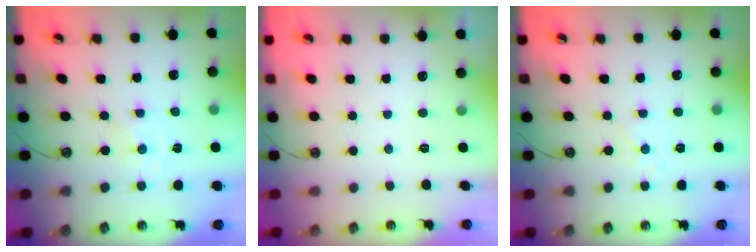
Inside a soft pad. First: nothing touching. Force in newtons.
{"total": 0.0}
{"total": 3.5, "press": 3.5, "slide": 0.4}